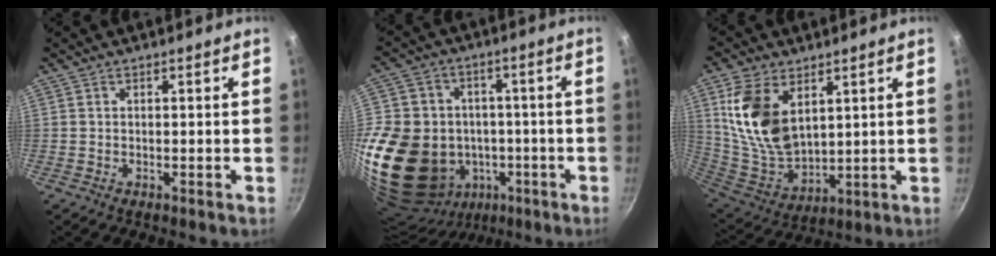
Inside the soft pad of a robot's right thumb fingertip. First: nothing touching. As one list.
[{"total": 27.2, "force": [-5.3, 22.6, 14.2], "torque": [-0.286, 0.031, -0.058]}, {"total": 16.1, "force": [5.9, 9.8, 11.3], "torque": [-0.205, -0.043, 0.130]}]